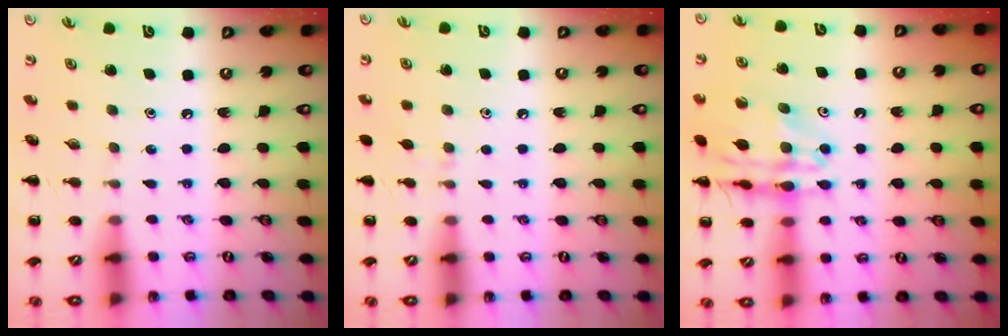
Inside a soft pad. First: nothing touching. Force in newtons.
{"total": 5.8, "press": 5.4, "slide": 2.3}
{"total": 15.2, "press": 15.1, "slide": 2.0}